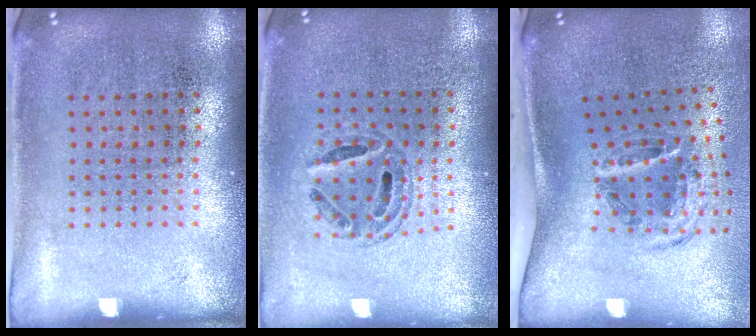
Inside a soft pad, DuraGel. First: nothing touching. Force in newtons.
{"total": 0.8, "press": 0.7, "slide": 0.2}
{"total": 2.0, "press": 1.3, "slide": 1.5}